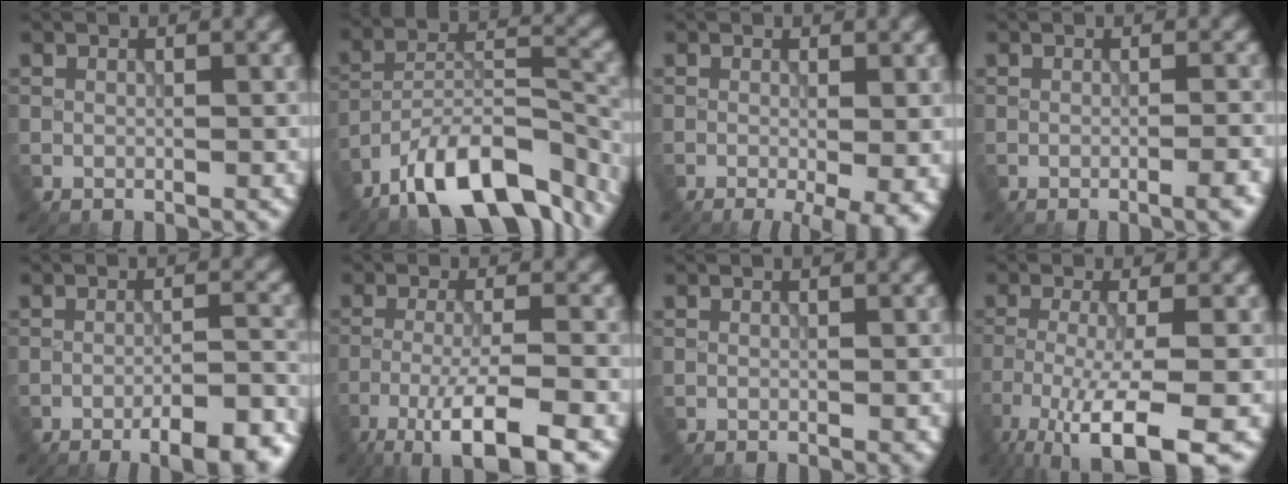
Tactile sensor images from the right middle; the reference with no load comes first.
{"total": 12.3, "force": [-9.2, 4.0, 7.2], "torque": [-0.116, 0.009, -0.164]}
{"total": 4.4, "force": [-1.8, 0.8, 3.9], "torque": [-0.050, -0.008, -0.020]}
{"total": 2.2, "force": [-1.1, 0.4, 1.9], "torque": [-0.020, 0.002, -0.018]}
{"total": 8.3, "force": [-5.9, 2.3, 5.3], "torque": [-0.067, 0.000, -0.068]}
{"total": 7.4, "force": [-4.6, 1.2, 5.7], "torque": [-0.094, -0.001, -0.085]}
{"total": 0.7, "force": [-0.2, 0.2, 0.6], "torque": [-0.008, 0.000, -0.002]}
{"total": 8.4, "force": [-5.0, 1.8, 6.5], "torque": [-0.109, -0.009, -0.092]}